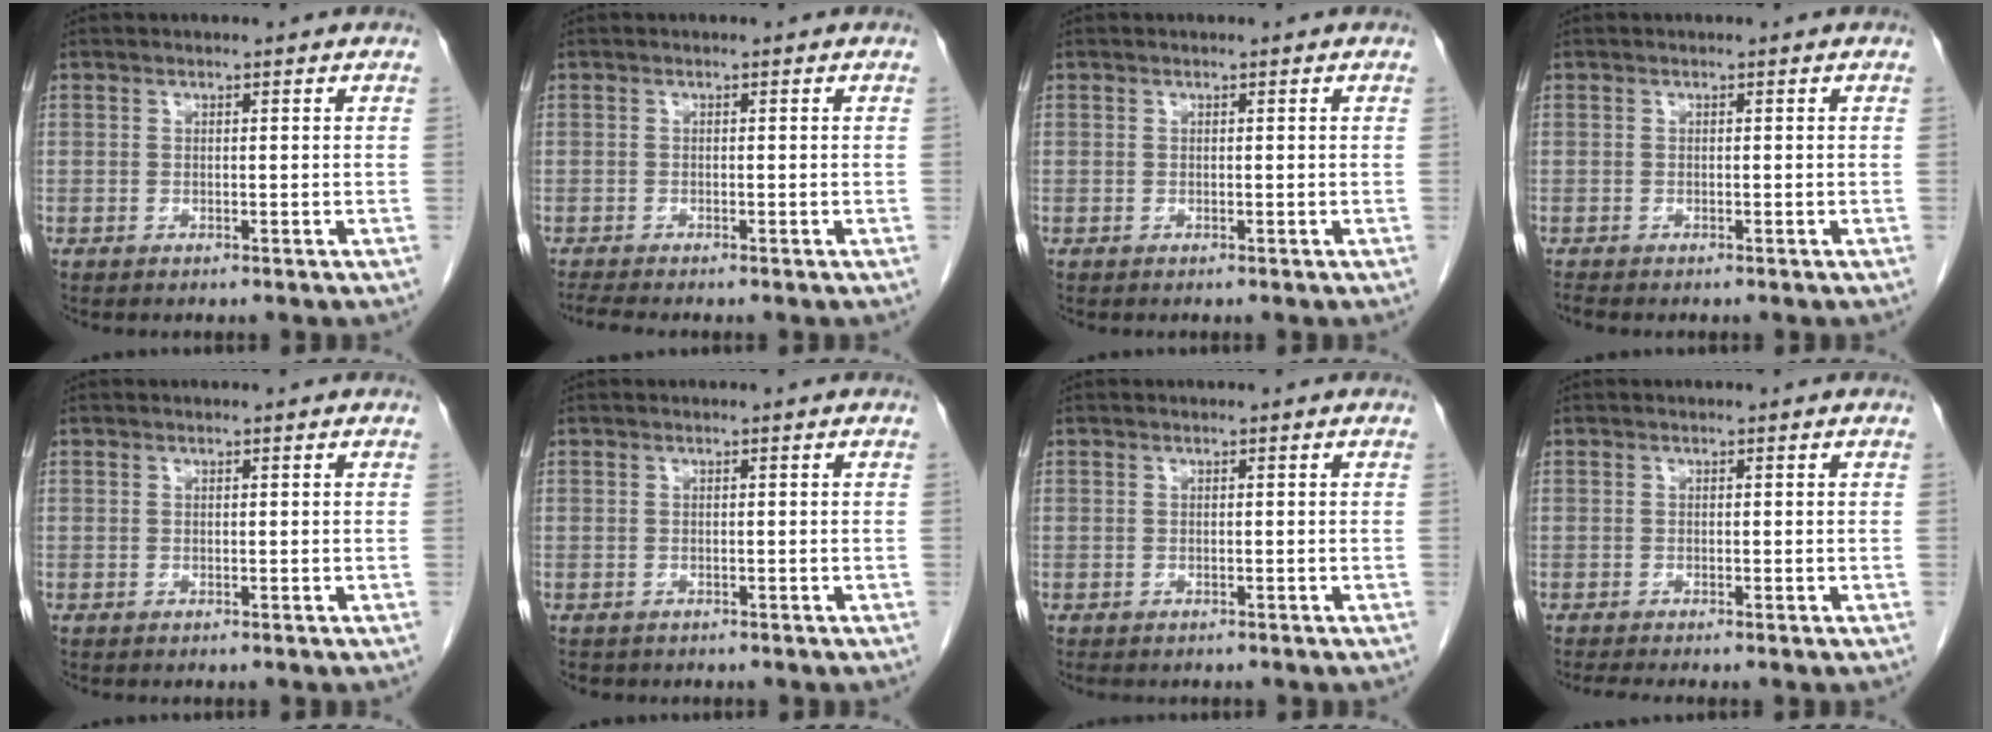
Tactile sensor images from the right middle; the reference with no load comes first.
{"total": 1.9, "force": [-1.7, -0.4, 0.6], "torque": [-0.020, -0.008, -0.035]}
{"total": 0.0}
{"total": 0.6, "force": [-0.6, -0.1, 0.1], "torque": [-0.012, -0.004, -0.014]}
{"total": 0.0}
{"total": 1.3, "force": [-1.0, 0.8, 0.2], "torque": [-0.014, -0.001, -0.013]}
{"total": 1.9, "force": [-1.6, 0.8, 0.7], "torque": [-0.013, -0.004, -0.017]}
{"total": 1.5, "force": [-1.3, -0.3, 0.7], "torque": [-0.019, -0.005, -0.026]}